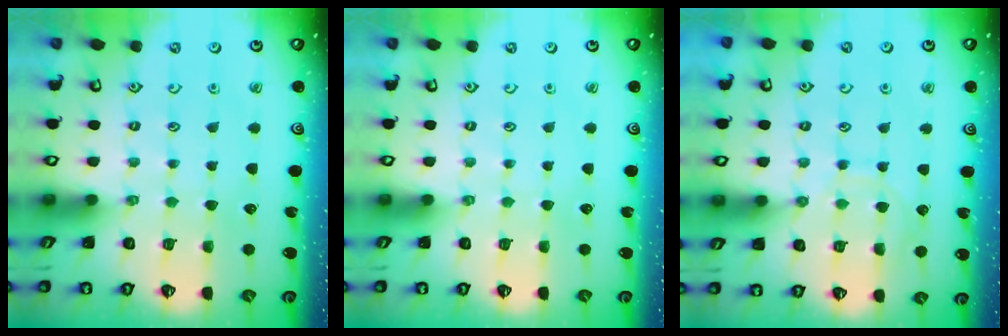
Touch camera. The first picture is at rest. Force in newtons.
{"total": 0.0}
{"total": 8.7, "press": 8.7, "slide": 0.6}